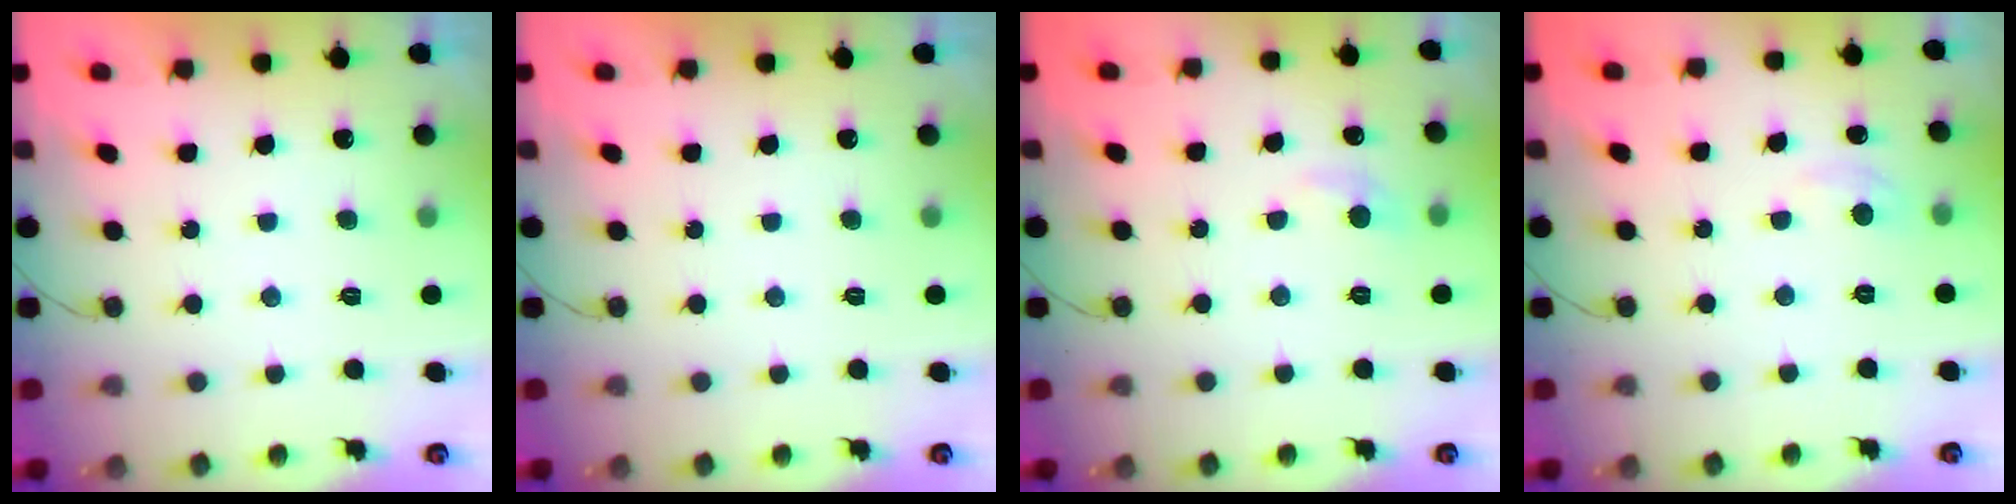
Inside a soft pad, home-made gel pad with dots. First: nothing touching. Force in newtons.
{"total": 0.0}
{"total": 5.5, "press": 5.4, "slide": 0.8}
{"total": 2.3, "press": 2.3, "slide": 0.3}